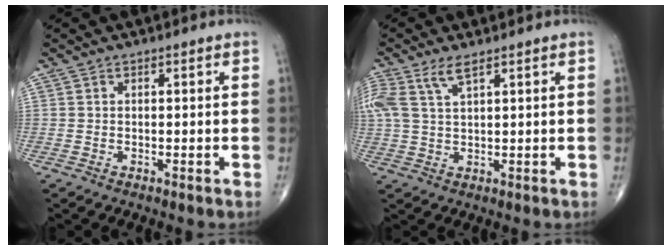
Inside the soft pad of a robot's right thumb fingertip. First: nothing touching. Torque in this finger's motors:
{"motor_torque": [0.01, 0.09, 0.55, 0.54, 0.09]}